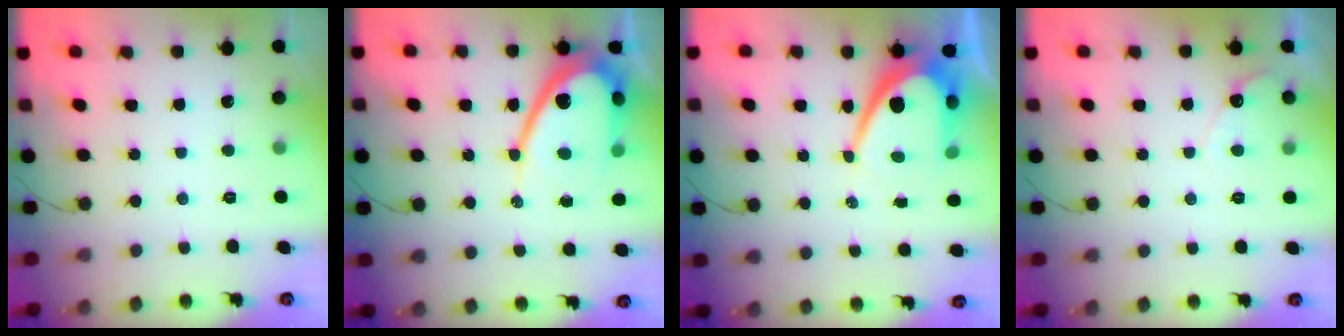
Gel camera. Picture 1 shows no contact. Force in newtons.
{"total": 15.9, "press": 15.9, "slide": 1.2}
{"total": 12.1, "press": 12.1, "slide": 1.1}
{"total": 3.8, "press": 3.7, "slide": 0.3}